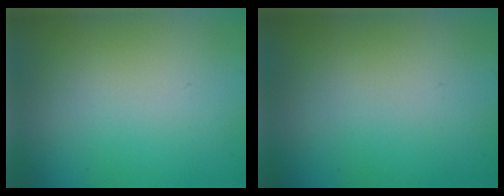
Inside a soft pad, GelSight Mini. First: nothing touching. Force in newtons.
{"total": 0.0}